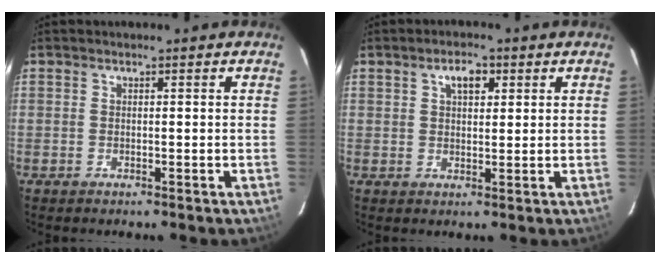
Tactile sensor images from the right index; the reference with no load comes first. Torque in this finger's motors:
{"motor_torque": [0.23, 0.05, 0.12, 0.05]}